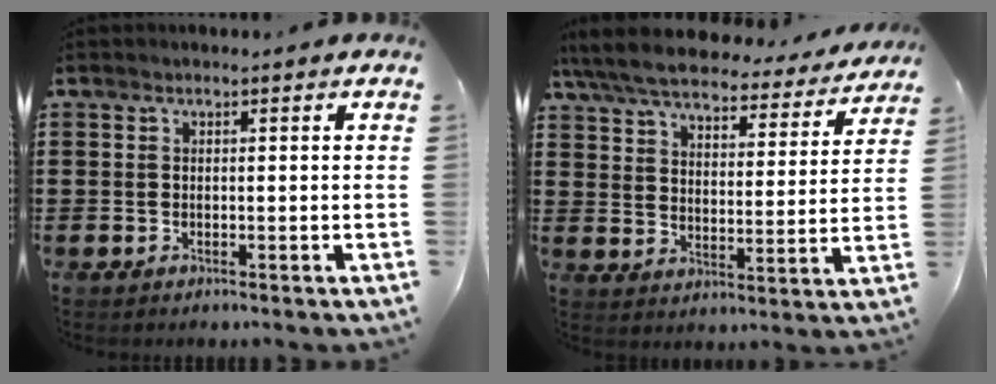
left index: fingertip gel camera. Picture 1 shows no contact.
{"total": 7.0, "force": [6.5, 1.0, 2.5], "torque": [-0.077, -0.036, 0.113]}